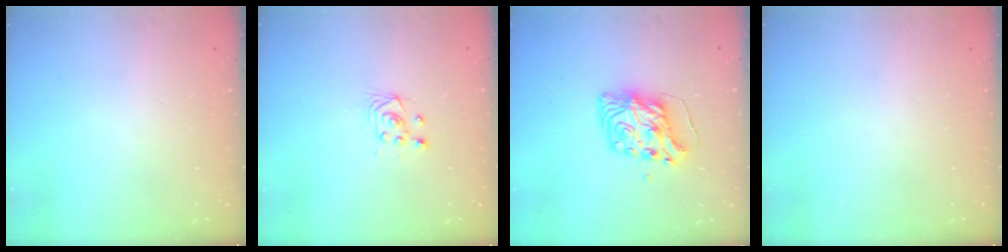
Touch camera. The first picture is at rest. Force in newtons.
{"total": 2.9, "press": 2.6, "slide": 1.3}
{"total": 9.2, "press": 9.1, "slide": 1.3}
{"total": 0.0}